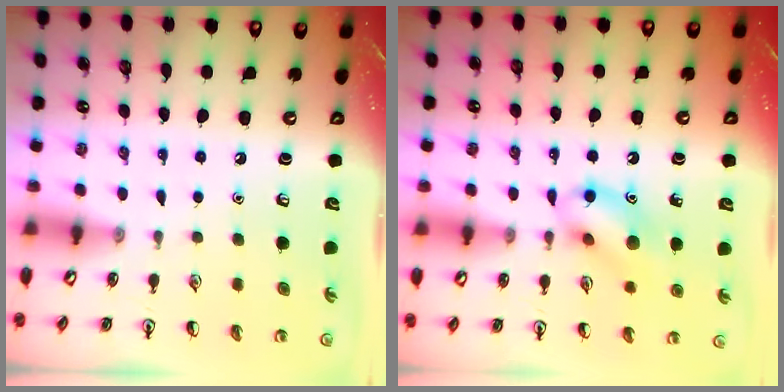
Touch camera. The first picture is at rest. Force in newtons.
{"total": 11.8, "press": 11.8, "slide": 1.3}